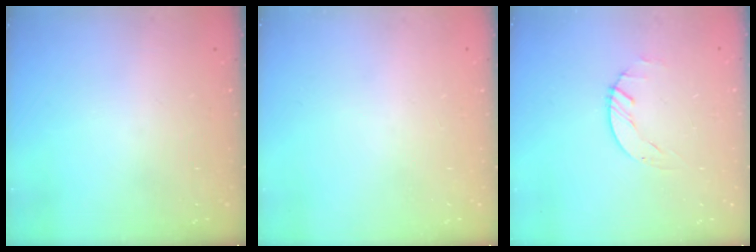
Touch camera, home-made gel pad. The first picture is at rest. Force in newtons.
{"total": 0.0}
{"total": 0.7, "press": 0.7, "slide": 0.2}